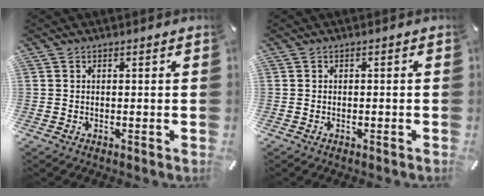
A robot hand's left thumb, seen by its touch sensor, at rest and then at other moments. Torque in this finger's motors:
{"motor_torque": [0.08, -0.30, -0.18, 0.08, -0.13]}